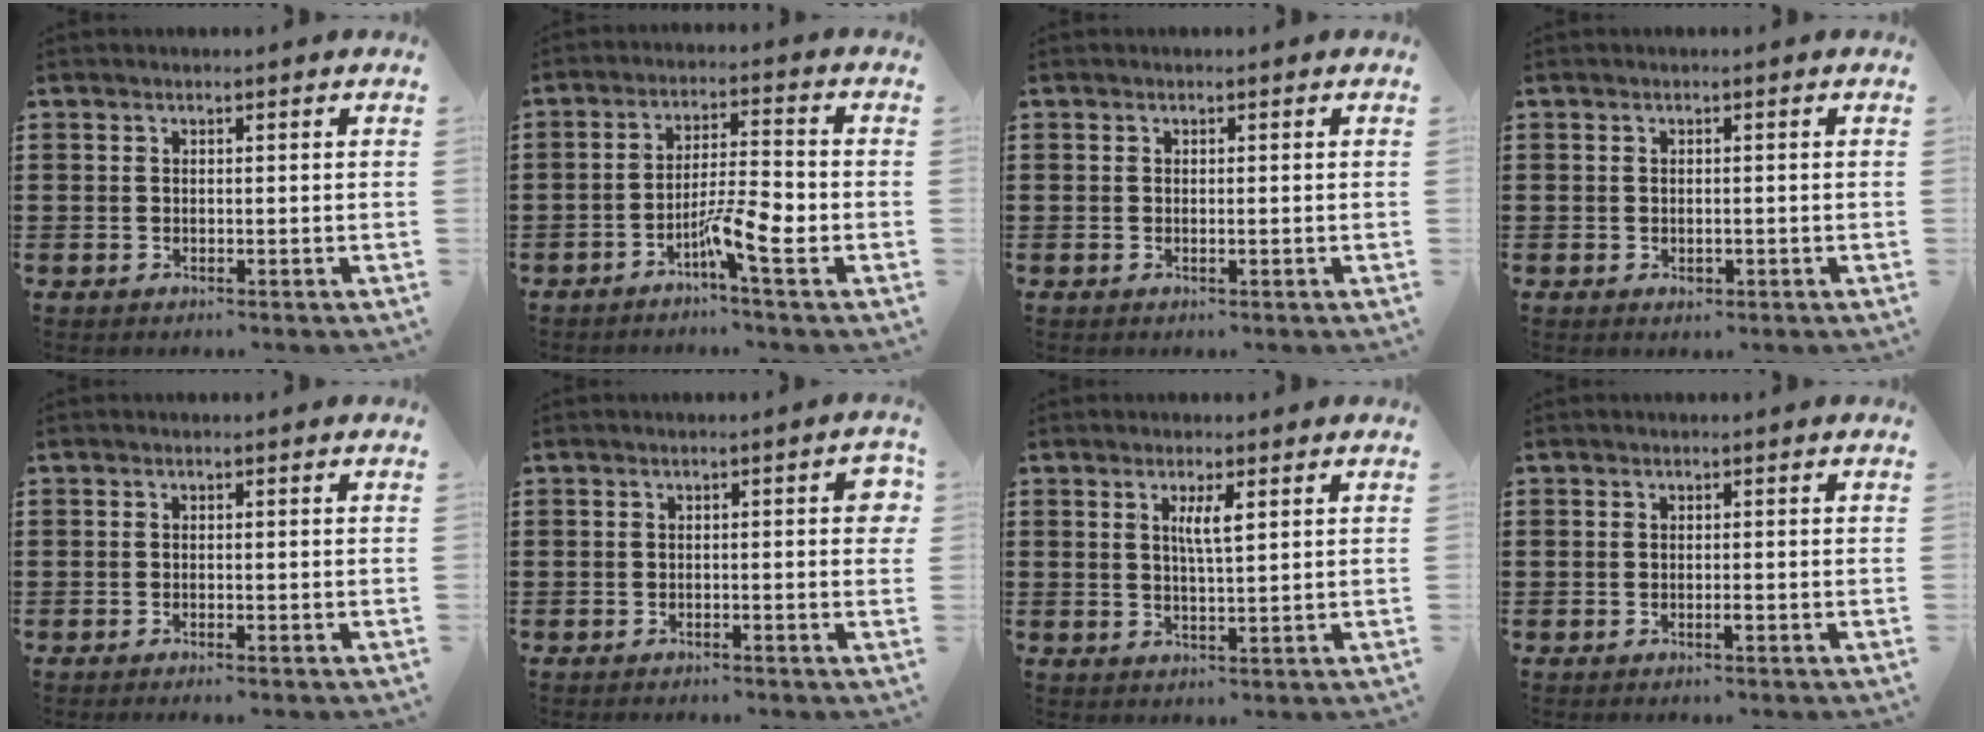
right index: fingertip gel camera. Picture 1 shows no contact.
{"total": 6.8, "force": [-3.3, 0.8, 5.9], "torque": [-0.111, -0.004, -0.062]}
{"total": 0.0}
{"total": 1.0, "force": [-0.3, 0.6, 0.7], "torque": [-0.015, 0.000, -0.004]}
{"total": 0.7, "force": [-0.5, 0.0, 0.4], "torque": [-0.008, -0.003, -0.010]}
{"total": 2.4, "force": [-0.5, 0.3, 2.4], "torque": [-0.031, -0.005, -0.011]}
{"total": 3.3, "force": [1.1, 0.5, 3.1], "torque": [-0.063, 0.004, 0.016]}
{"total": 0.7, "force": [-0.4, 0.2, 0.6], "torque": [-0.013, -0.003, -0.006]}